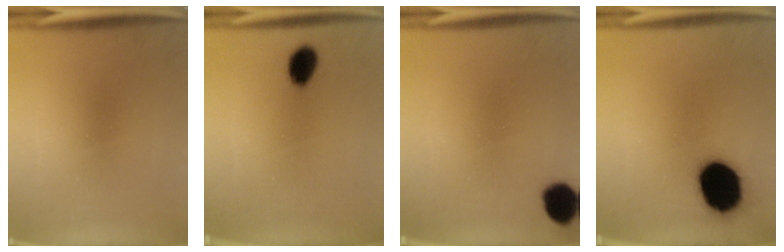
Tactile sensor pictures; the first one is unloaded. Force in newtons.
{"total": 5.5}
{"total": 7.2}
{"total": 17.0}